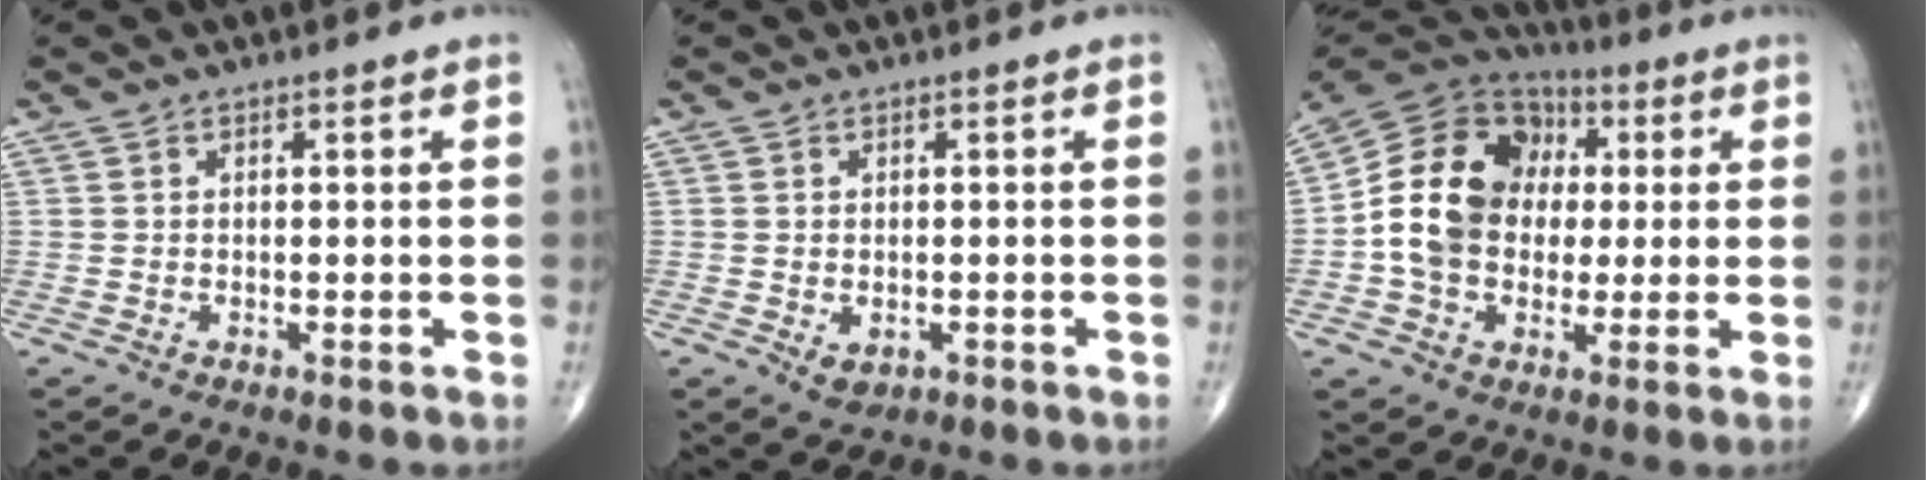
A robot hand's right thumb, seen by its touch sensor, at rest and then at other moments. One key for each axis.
{"total": 2.6, "fx": -0.7, "fy": 1.7, "fz": 1.8, "tx": -0.022, "ty": -0.003, "tz": -0.001}
{"total": 17.4, "fx": 0.6, "fy": 13.6, "fz": 10.8, "tx": -0.172, "ty": 0.030, "tz": 0.005}